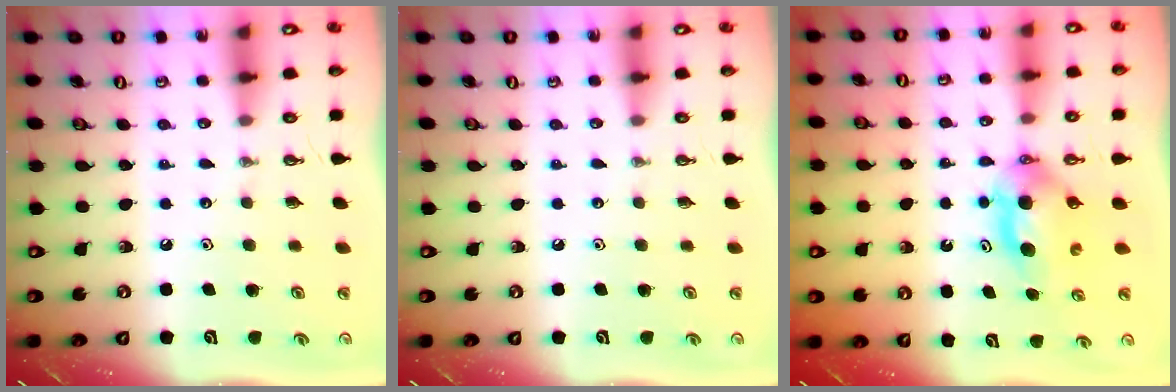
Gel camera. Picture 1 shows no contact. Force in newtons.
{"total": 0.0}
{"total": 7.0, "press": 6.1, "slide": 3.4}